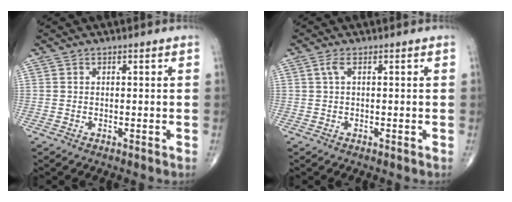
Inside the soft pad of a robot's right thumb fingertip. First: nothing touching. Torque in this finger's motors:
{"motor_torque": [0.18, 0.01, 0.23, 0.05, -0.03]}